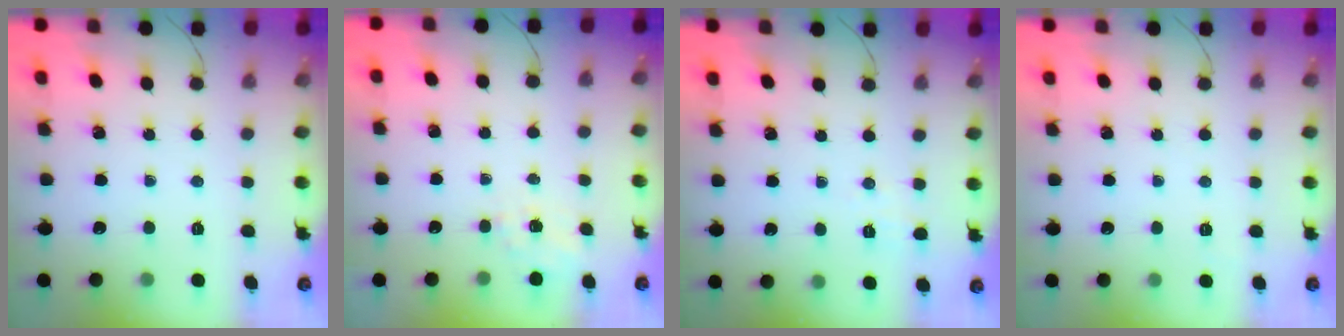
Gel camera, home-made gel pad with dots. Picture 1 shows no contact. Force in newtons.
{"total": 1.5, "press": 1.1, "slide": 1.1}
{"total": 1.3, "press": 0.5, "slide": 1.3}
{"total": 2.0, "press": 1.6, "slide": 1.2}